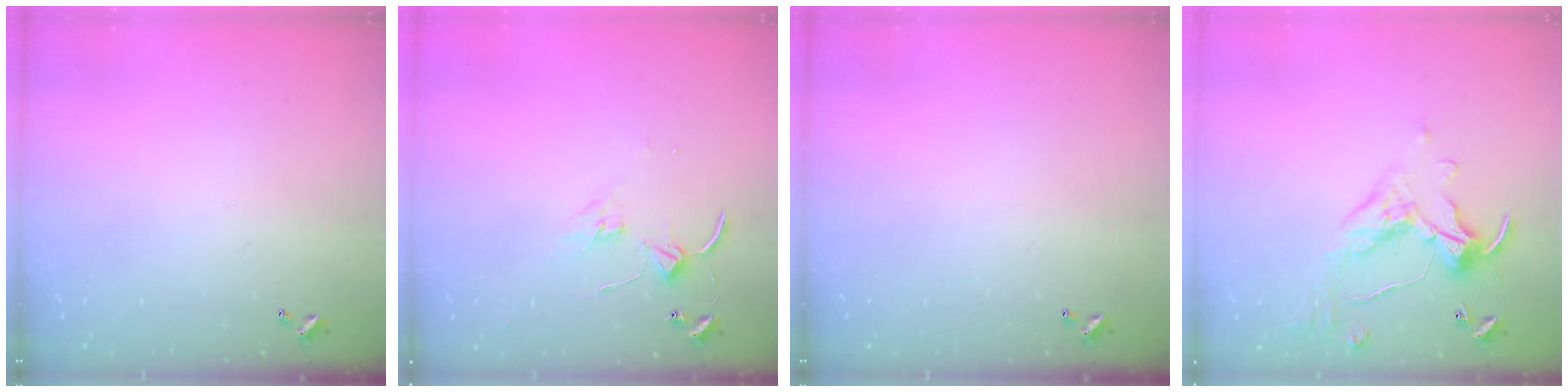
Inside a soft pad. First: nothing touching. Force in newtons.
{"total": 1.4, "press": 1.3, "slide": 0.2}
{"total": 0.0}
{"total": 1.5, "press": 1.5, "slide": 0.2}